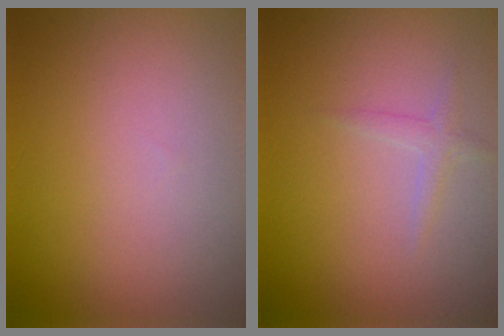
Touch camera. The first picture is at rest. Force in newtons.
{"total": 1.1, "press": 1.1, "slide": 0.0}